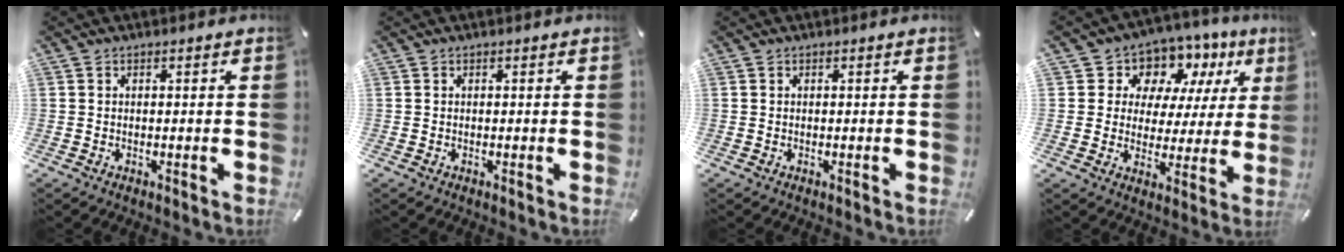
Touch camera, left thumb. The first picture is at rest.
{"total": 0.0}
{"total": 0.0}
{"total": 9.0, "force": [5.5, 7.0, 1.3], "torque": [-0.034, -0.053, 0.104]}